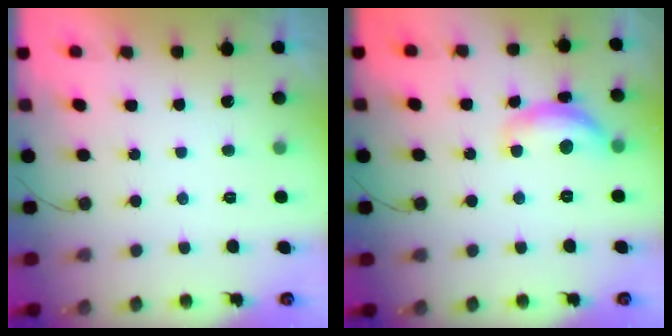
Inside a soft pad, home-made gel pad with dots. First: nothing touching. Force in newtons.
{"total": 12.1, "press": 12.1, "slide": 0.6}